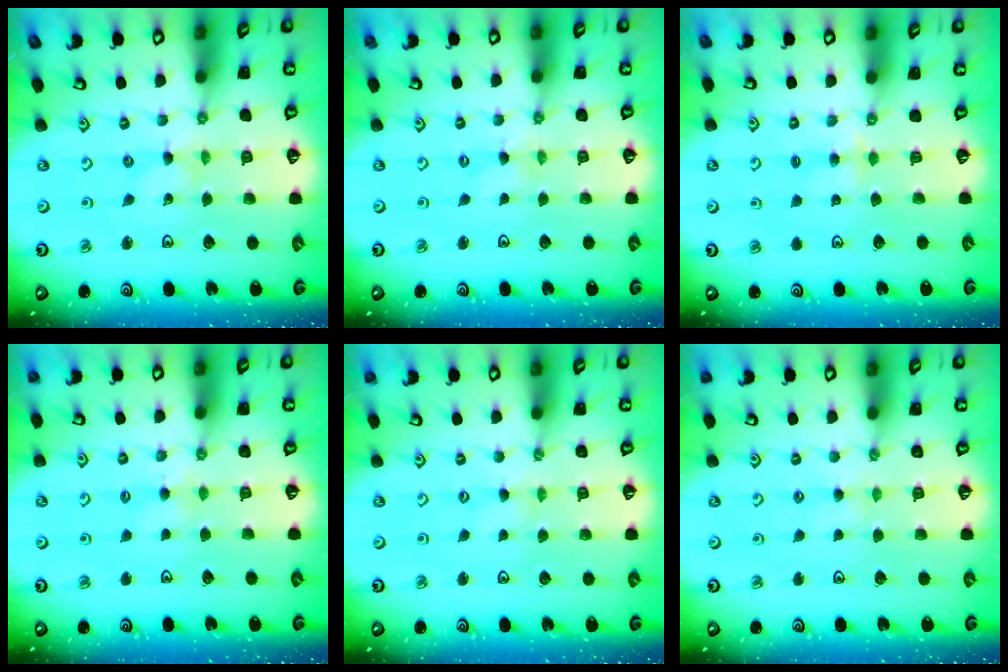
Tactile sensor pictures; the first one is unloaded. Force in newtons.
{"total": 0.0}
{"total": 2.9, "press": 2.9, "slide": 0.5}
{"total": 2.3, "press": 2.3, "slide": 0.4}
{"total": 0.0}
{"total": 1.9, "press": 1.9, "slide": 0.3}